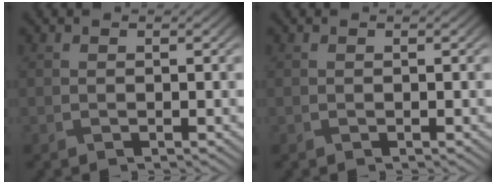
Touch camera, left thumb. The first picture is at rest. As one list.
[{"total": 0.0}]